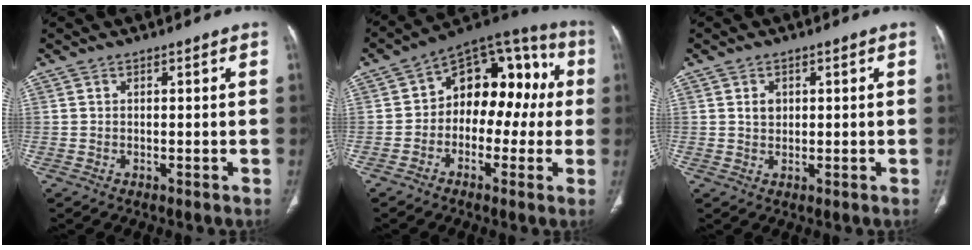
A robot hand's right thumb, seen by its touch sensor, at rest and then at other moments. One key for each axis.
{"total": 15.8, "fx": 0.0, "fy": 10.5, "fz": 11.8, "tx": -0.104, "ty": 0.058, "tz": -0.017}
{"total": 2.2, "fx": 0.6, "fy": 1.8, "fz": 1.2, "tx": -0.014, "ty": -0.003, "tz": 0.013}